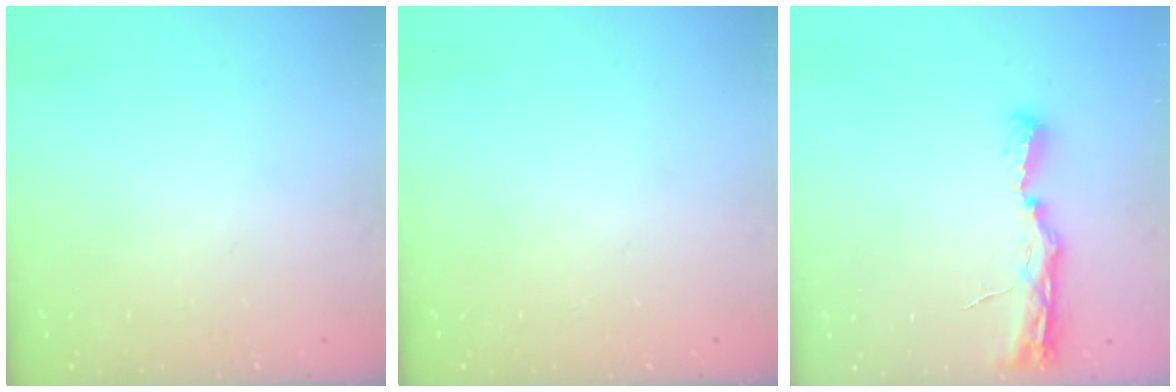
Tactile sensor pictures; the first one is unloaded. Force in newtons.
{"total": 0.0}
{"total": 8.0, "press": 8.0, "slide": 0.8}